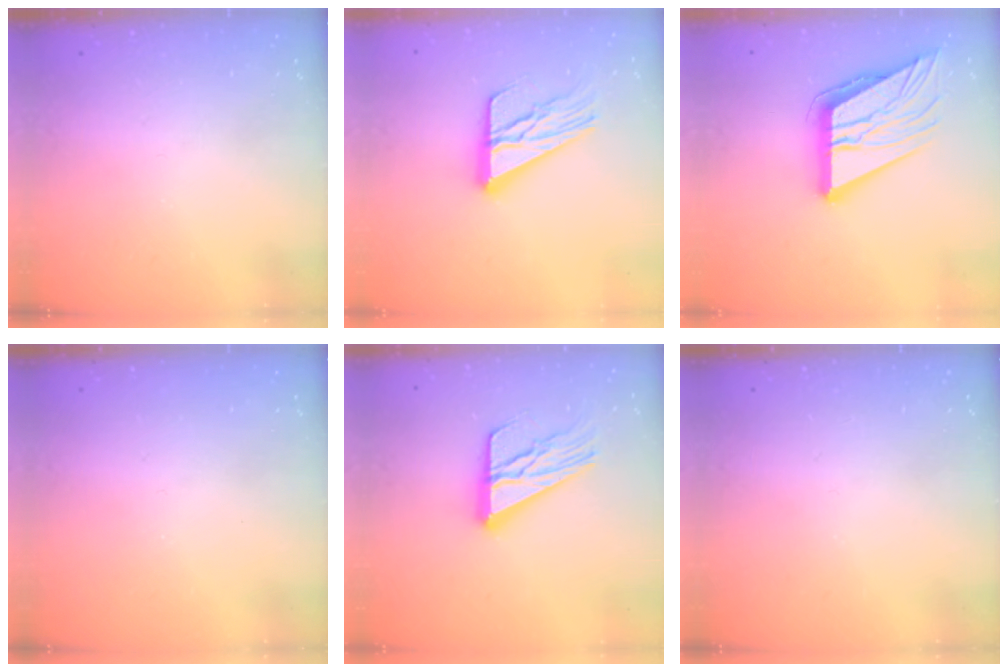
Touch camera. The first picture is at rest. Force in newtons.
{"total": 16.5, "press": 16.5, "slide": 1.6}
{"total": 17.6, "press": 17.5, "slide": 2.0}
{"total": 0.0}
{"total": 16.5, "press": 16.5, "slide": 1.6}
{"total": 0.0}